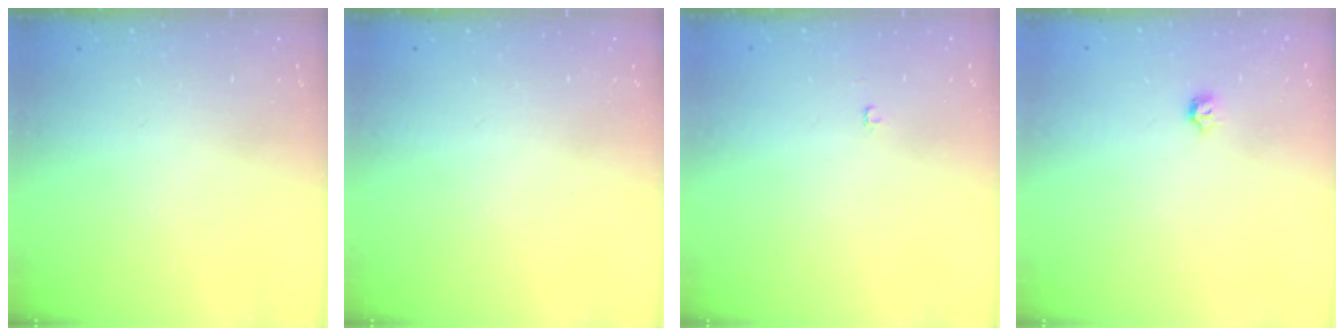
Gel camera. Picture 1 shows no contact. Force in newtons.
{"total": 0.0}
{"total": 2.1, "press": 2.1, "slide": 0.2}
{"total": 3.2, "press": 3.1, "slide": 0.7}